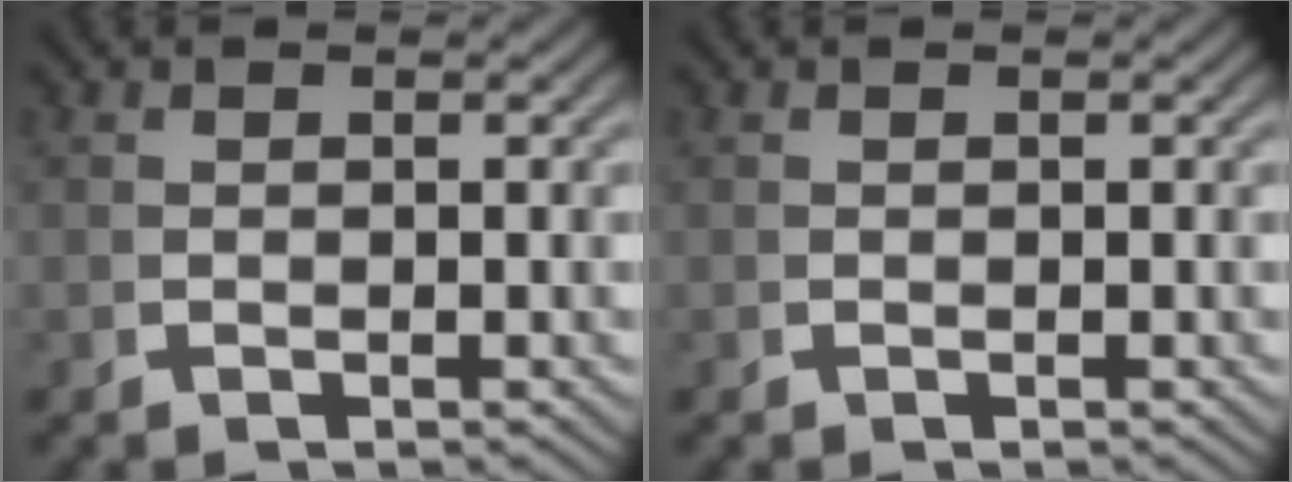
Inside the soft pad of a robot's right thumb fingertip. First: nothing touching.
{"total": 0.0}